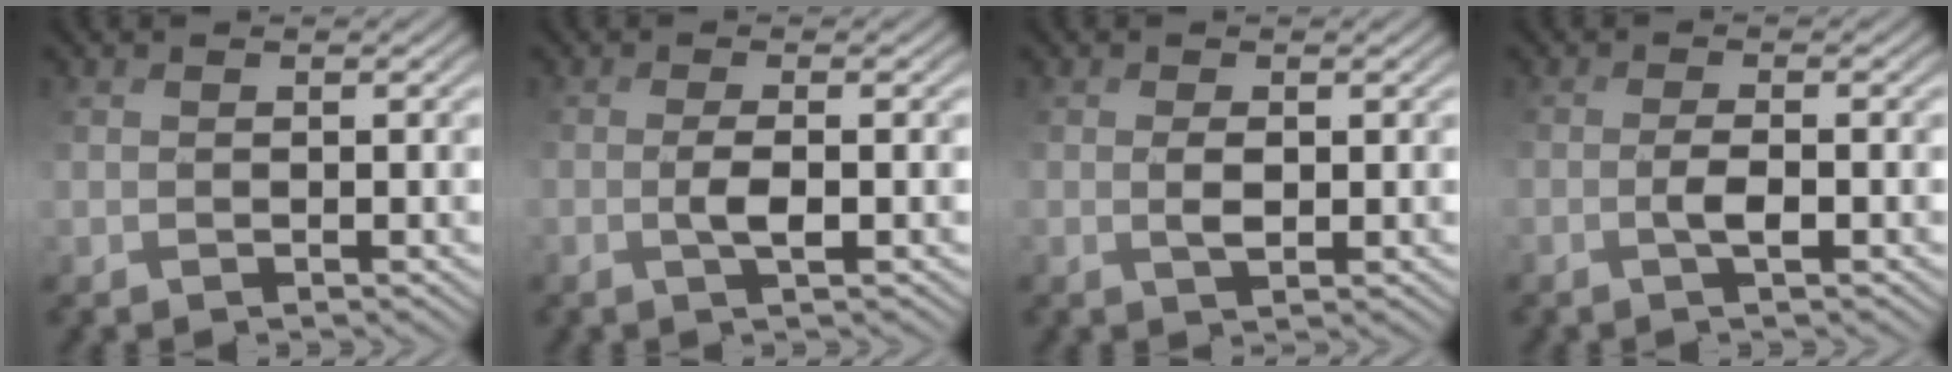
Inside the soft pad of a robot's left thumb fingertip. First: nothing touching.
{"total": 2.2, "force": [0.1, -0.4, 2.1], "torque": [-0.042, 0.011, 0.005]}
{"total": 1.7, "force": [0.7, 0.3, 1.5], "torque": [-0.031, 0.006, 0.021]}
{"total": 2.0, "force": [-0.2, -0.5, 1.9], "torque": [-0.037, 0.013, -0.001]}